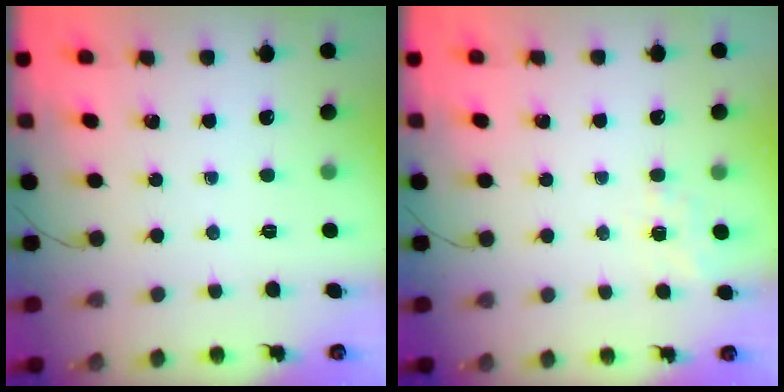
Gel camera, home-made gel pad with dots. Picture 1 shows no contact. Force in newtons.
{"total": 6.1, "press": 5.9, "slide": 1.6}